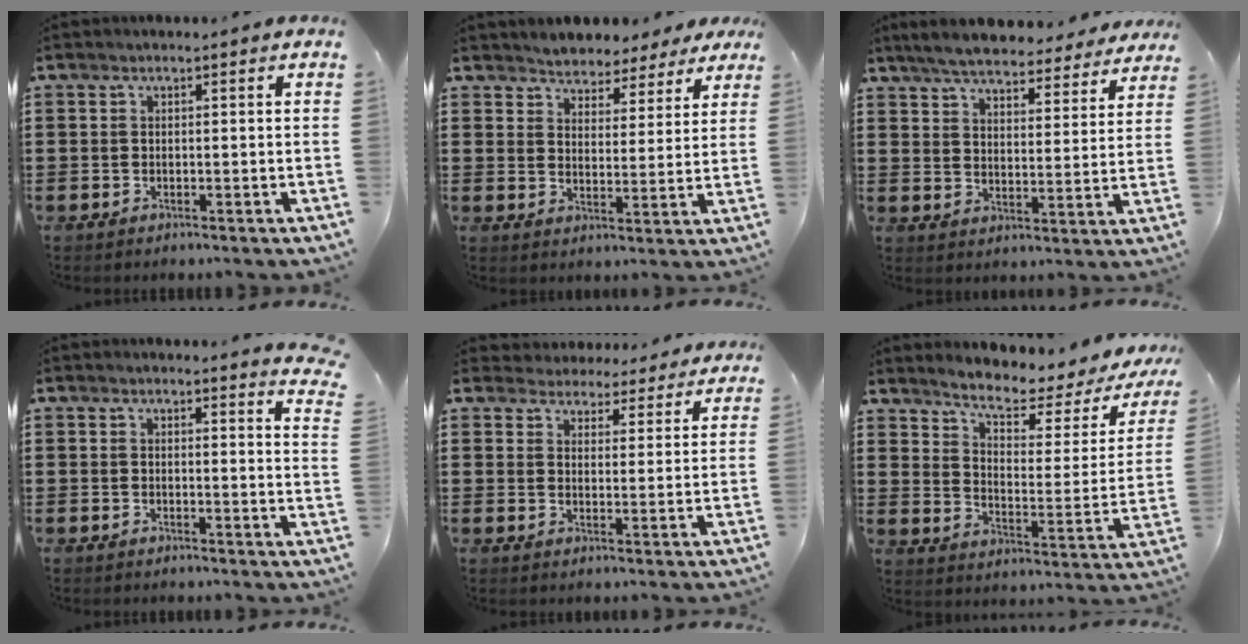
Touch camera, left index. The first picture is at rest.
{"total": 3.7, "force": [3.5, 1.1, -0.7], "torque": [-0.010, -0.014, 0.060]}
{"total": 5.8, "force": [5.5, 0.5, 1.6], "torque": [-0.058, -0.028, 0.096]}
{"total": 2.7, "force": [2.6, -0.4, 0.7], "torque": [-0.015, -0.012, 0.046]}
{"total": 4.0, "force": [3.9, 0.9, -0.1], "torque": [-0.021, -0.020, 0.070]}
{"total": 5.2, "force": [3.7, 1.4, 3.4], "torque": [-0.070, -0.028, 0.051]}